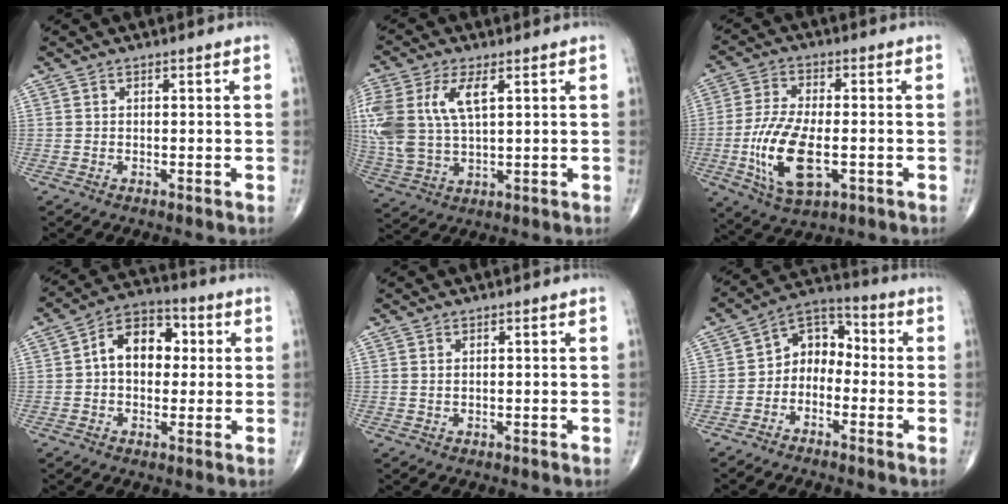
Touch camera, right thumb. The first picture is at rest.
{"total": 15.7, "force": [4.4, 8.1, 12.7], "torque": [-0.304, 0.000, 0.089]}
{"total": 13.7, "force": [-3.2, 6.4, 11.7], "torque": [-0.233, 0.003, -0.051]}
{"total": 10.8, "force": [1.3, 7.4, 7.7], "torque": [-0.095, 0.024, 0.013]}
{"total": 0.7, "force": [0.4, 0.4, 0.5], "torque": [-0.010, 0.000, 0.009]}
{"total": 8.0, "force": [-2.0, 6.1, 4.8], "torque": [-0.048, 0.047, -0.056]}